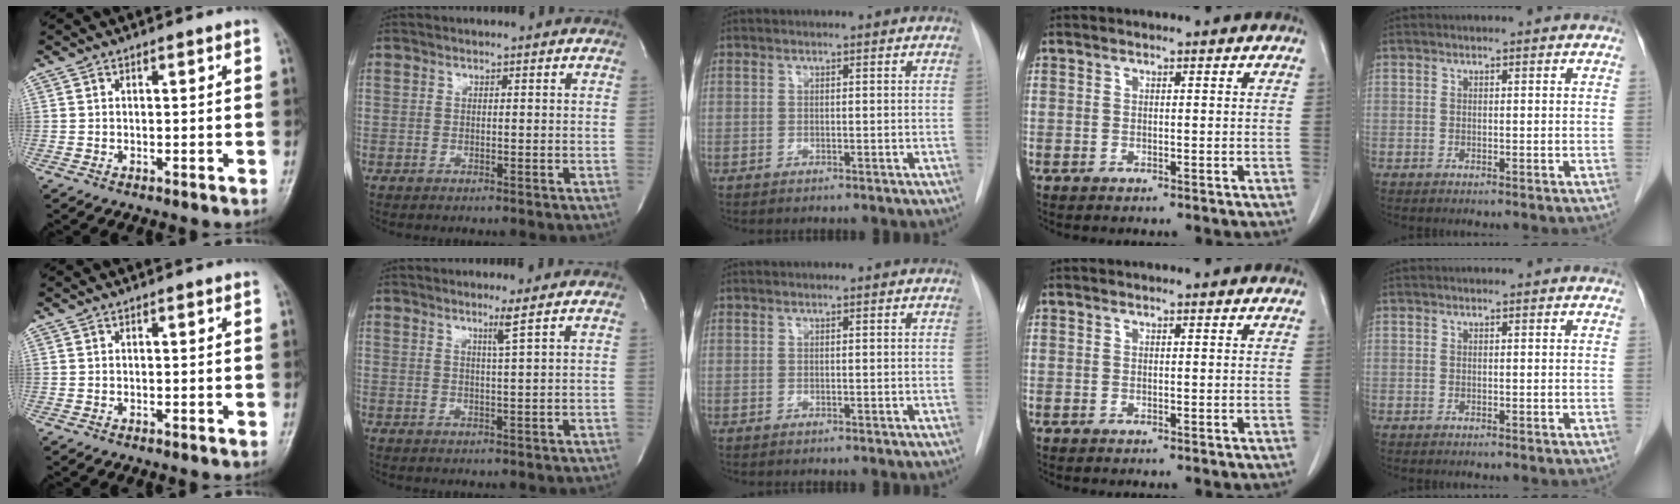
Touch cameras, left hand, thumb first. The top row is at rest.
{"index": {"total": 2.2, "force": [1.3, -1.1, 1.5], "torque": [-0.039, -0.014, 0.028]}}